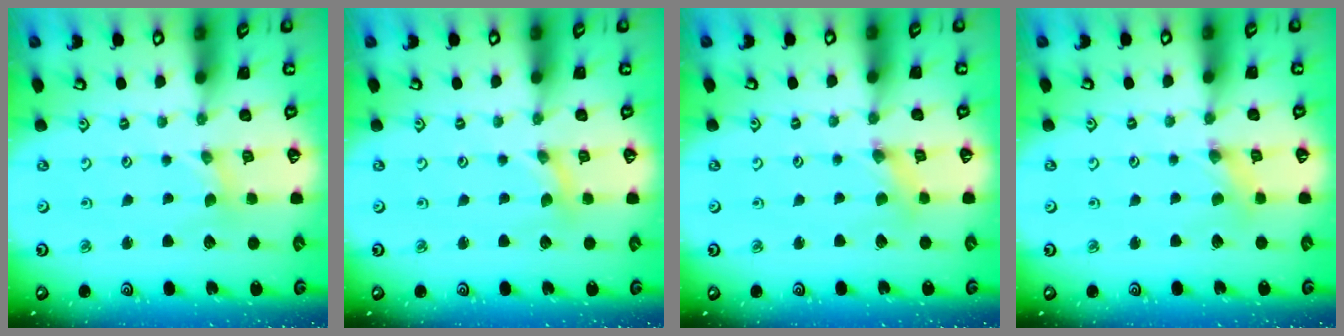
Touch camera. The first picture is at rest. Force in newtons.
{"total": 0.0}
{"total": 2.1, "press": 2.1, "slide": 0.3}
{"total": 0.8, "press": 0.8, "slide": 0.2}